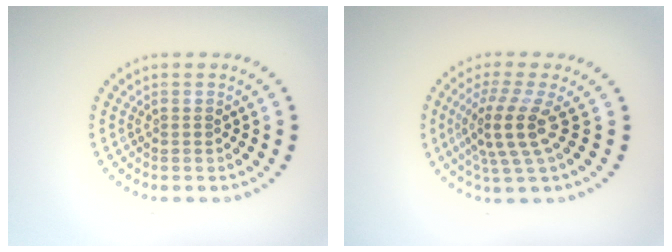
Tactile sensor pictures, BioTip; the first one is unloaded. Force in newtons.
{"total": 4.0, "press": 2.9, "slide": 2.8}